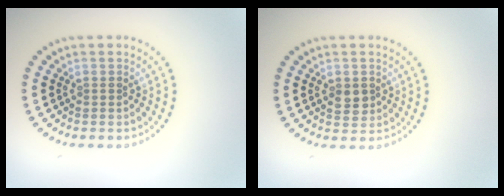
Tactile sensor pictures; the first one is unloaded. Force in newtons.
{"total": 1.8, "press": 1.8, "slide": 0.4}